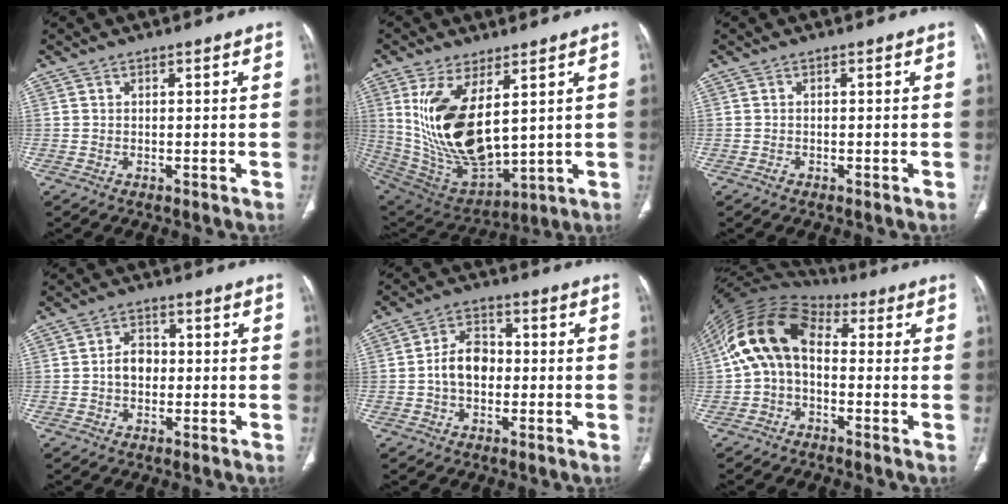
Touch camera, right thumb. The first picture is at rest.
{"total": 19.1, "force": [4.8, 9.1, 16.1], "torque": [-0.299, -0.026, 0.120]}
{"total": 0.6, "force": [-0.3, 0.4, 0.2], "torque": [-0.005, 0.001, -0.008]}
{"total": 4.6, "force": [-0.4, 3.5, 3.0], "torque": [-0.035, 0.014, -0.012]}
{"total": 7.5, "force": [-0.8, 5.4, 5.1], "torque": [-0.073, 0.022, -0.023]}
{"total": 13.5, "force": [0.6, 9.0, 10.1], "torque": [-0.185, 0.041, -0.004]}